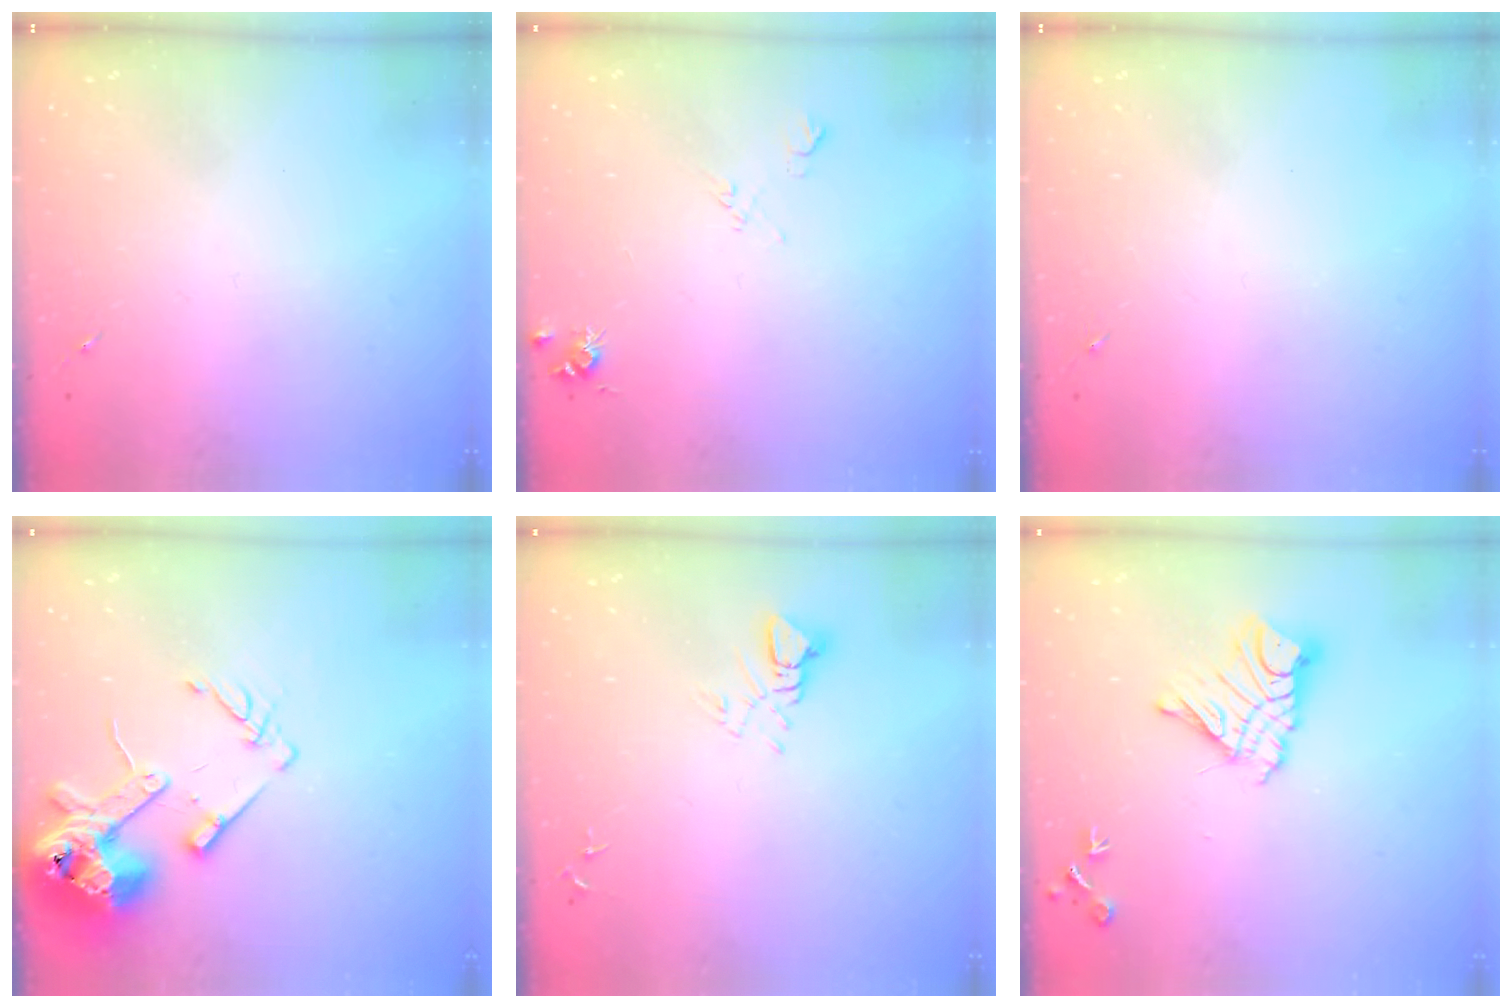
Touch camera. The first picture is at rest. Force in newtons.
{"total": 8.2, "press": 8.2, "slide": 0.8}
{"total": 0.0}
{"total": 15.2, "press": 14.9, "slide": 2.8}
{"total": 5.3, "press": 5.3, "slide": 0.3}
{"total": 13.7, "press": 13.7, "slide": 1.3}